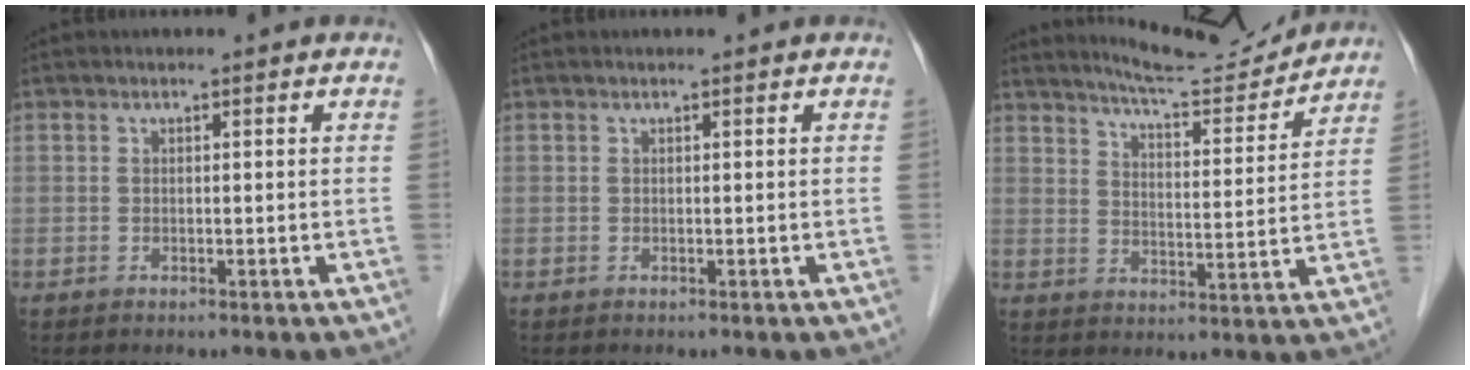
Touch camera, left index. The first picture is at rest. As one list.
[{"total": 0.0}, {"total": 11.5, "force": [11.2, 0.3, 2.6], "torque": [-0.045, -0.006, 0.162]}]